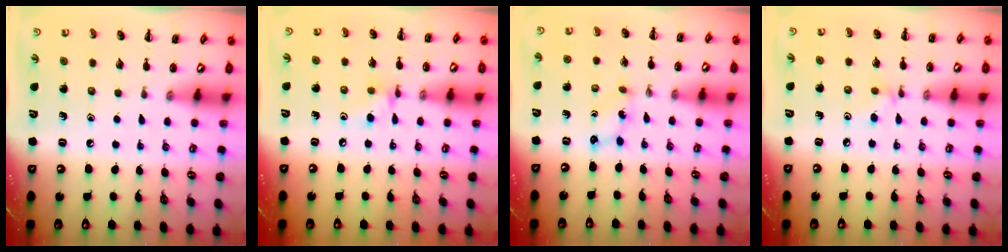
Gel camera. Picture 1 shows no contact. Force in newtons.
{"total": 5.2, "press": 5.1, "slide": 1.1}
{"total": 2.0, "press": 2.0, "slide": 0.6}
{"total": 3.0, "press": 2.9, "slide": 1.0}